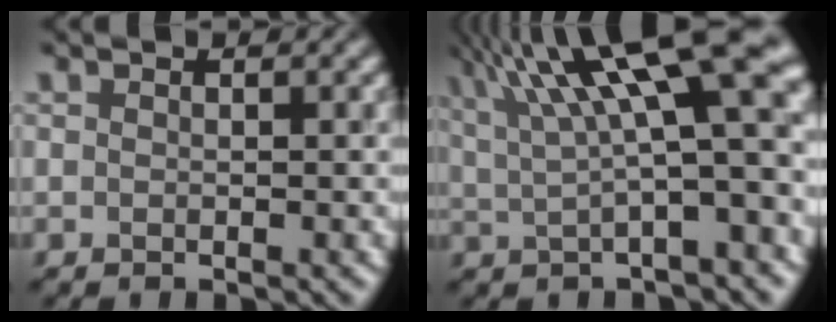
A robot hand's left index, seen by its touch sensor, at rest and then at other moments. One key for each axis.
{"total": 14.4, "fx": 5.5, "fy": 3.8, "fz": 12.7, "tx": -0.192, "ty": 0.016, "tz": 0.090}